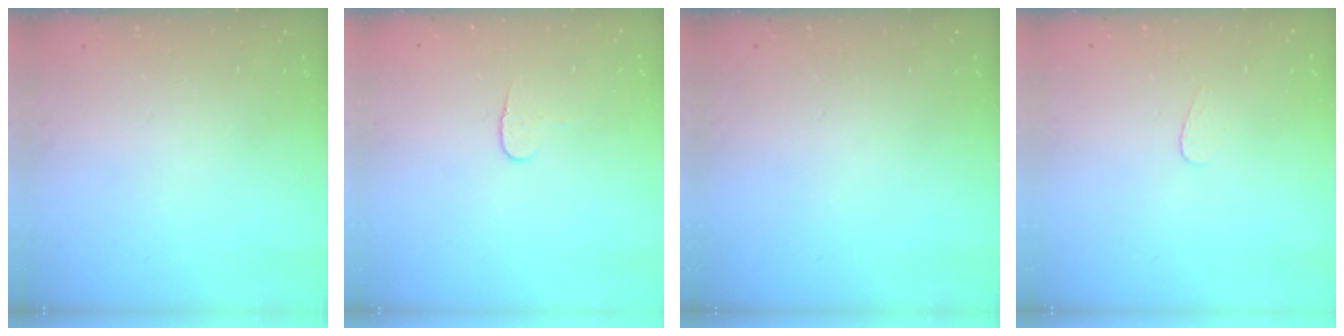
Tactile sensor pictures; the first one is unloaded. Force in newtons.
{"total": 4.1, "press": 4.1, "slide": 0.4}
{"total": 0.0}
{"total": 3.5, "press": 3.5, "slide": 0.3}